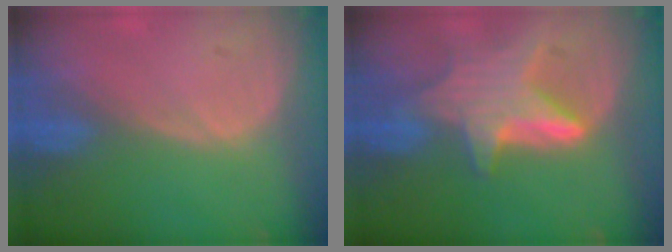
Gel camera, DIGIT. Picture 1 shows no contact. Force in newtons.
{"total": 7.2, "press": 7.2, "slide": 0.4}